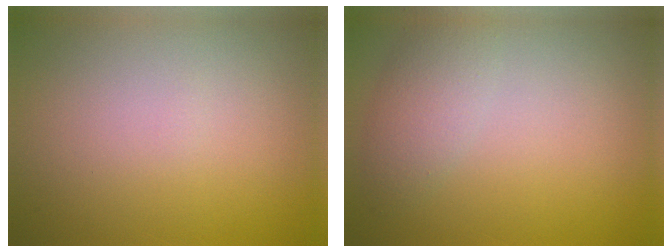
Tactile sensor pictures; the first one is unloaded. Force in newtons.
{"total": 2.5, "press": 2.5, "slide": 0.1}